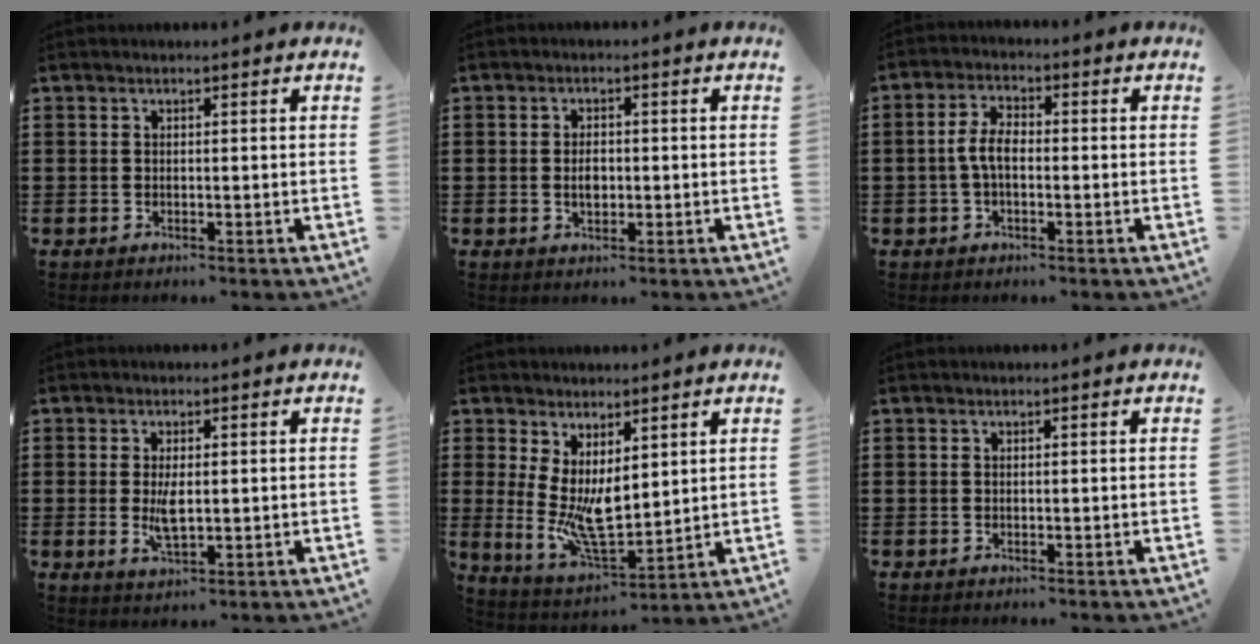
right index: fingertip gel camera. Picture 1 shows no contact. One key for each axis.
{"total": 2.7, "fx": -0.3, "fy": 1.3, "fz": 2.3, "tx": -0.038, "ty": -0.003, "tz": -0.006}
{"total": 4.2, "fx": -0.6, "fy": 1.6, "fz": 3.9, "tx": -0.087, "ty": 0.000, "tz": -0.016}
{"total": 4.2, "fx": 0.0, "fy": 1.5, "fz": 3.9, "tx": -0.082, "ty": -0.003, "tz": -0.002}
{"total": 7.7, "fx": 1.4, "fy": 3.3, "fz": 6.8, "tx": -0.131, "ty": -0.033, "tz": 0.029}
{"total": 0.0}